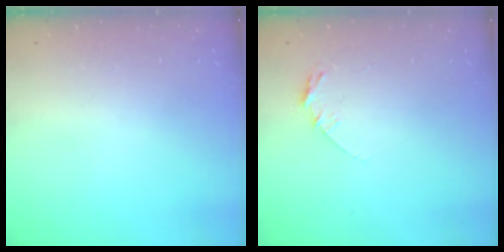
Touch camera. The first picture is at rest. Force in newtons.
{"total": 5.7, "press": 5.7, "slide": 0.5}